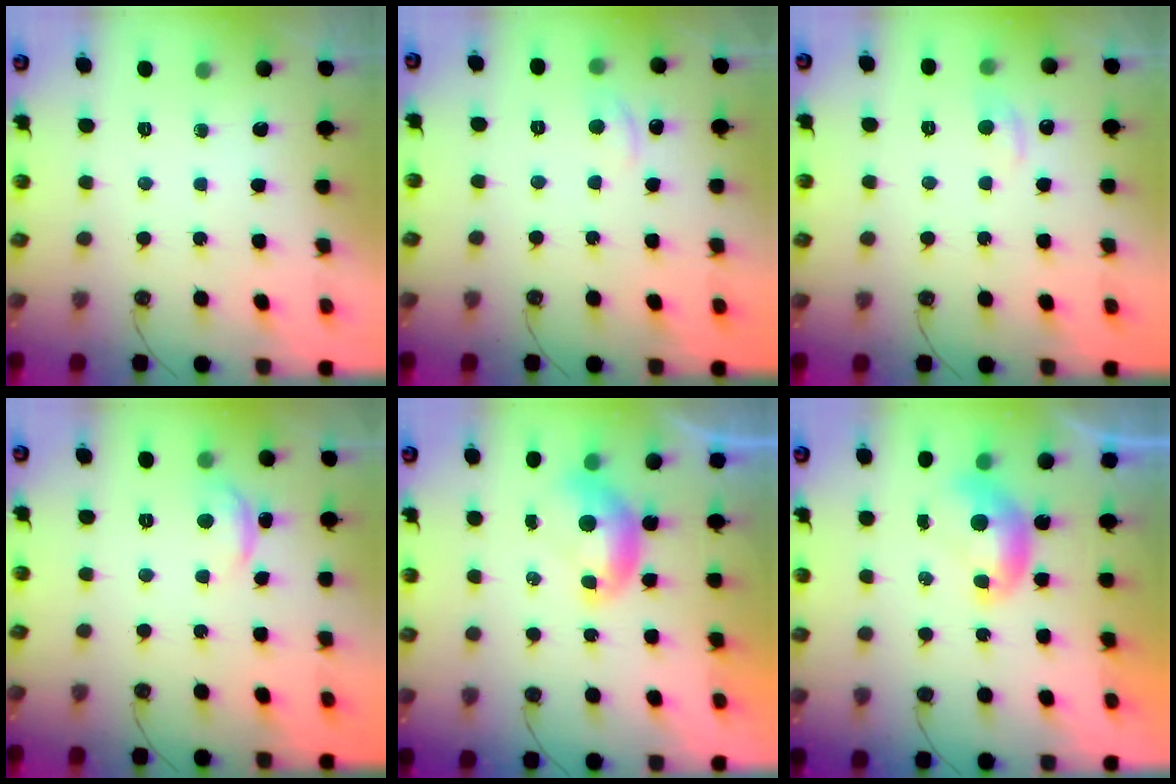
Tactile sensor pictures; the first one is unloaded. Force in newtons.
{"total": 1.7, "press": 1.7, "slide": 0.3}
{"total": 0.9, "press": 0.4, "slide": 0.8}
{"total": 1.1, "press": 0.9, "slide": 0.7}
{"total": 0.0}
{"total": 0.0}